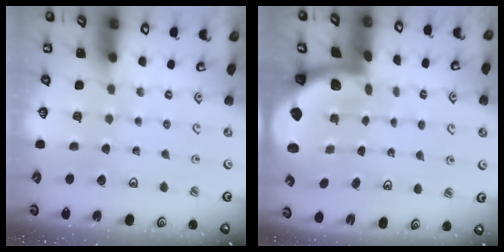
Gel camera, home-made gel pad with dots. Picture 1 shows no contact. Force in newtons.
{"total": 1.9, "press": 1.8, "slide": 0.5}